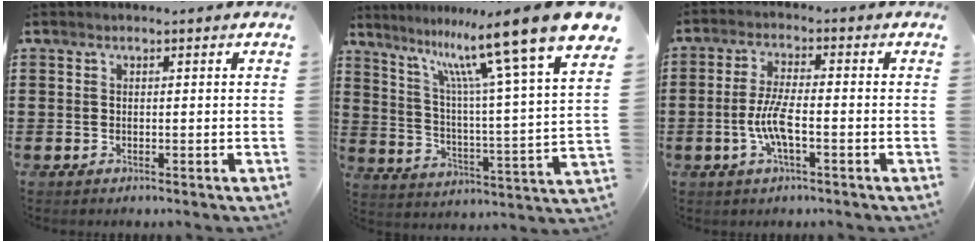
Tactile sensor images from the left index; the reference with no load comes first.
{"total": 15.5, "force": [11.5, 0.2, 10.4], "torque": [-0.201, -0.085, 0.182]}
{"total": 6.1, "force": [-1.8, 1.4, 5.6], "torque": [-0.124, -0.005, -0.040]}